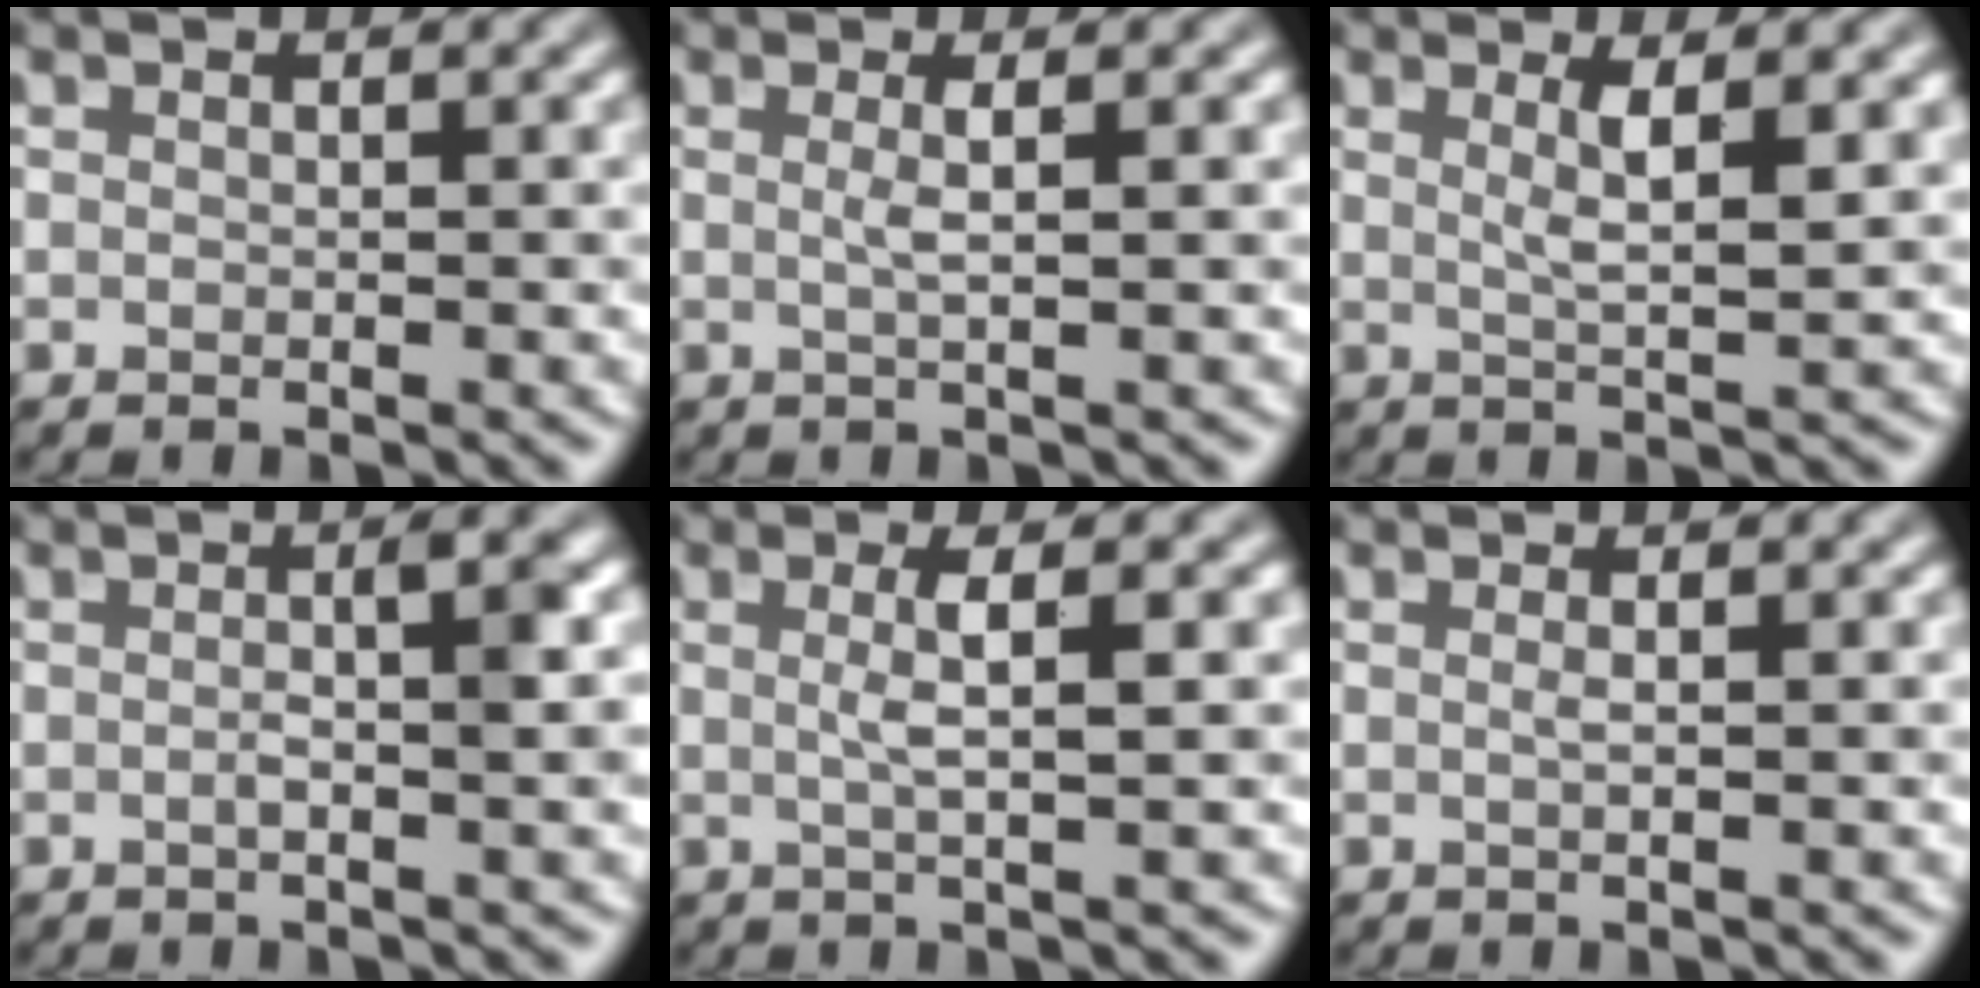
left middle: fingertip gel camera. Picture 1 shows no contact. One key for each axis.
{"total": 1.8, "fx": 0.3, "fy": 0.5, "fz": 1.7, "tx": -0.028, "ty": 0.000, "tz": -0.001}
{"total": 3.3, "fx": 1.2, "fy": 0.8, "fz": 3.0, "tx": -0.038, "ty": -0.004, "tz": 0.018}
{"total": 3.2, "fx": 0.0, "fy": 0.6, "fz": 3.1, "tx": -0.046, "ty": 0.007, "tz": -0.005}
{"total": 3.1, "fx": 0.5, "fy": 0.7, "fz": 3.0, "tx": -0.044, "ty": 0.001, "tz": 0.003}
{"total": 0.9, "fx": 0.1, "fy": 0.2, "fz": 0.8, "tx": -0.012, "ty": 0.002, "tz": -0.002}